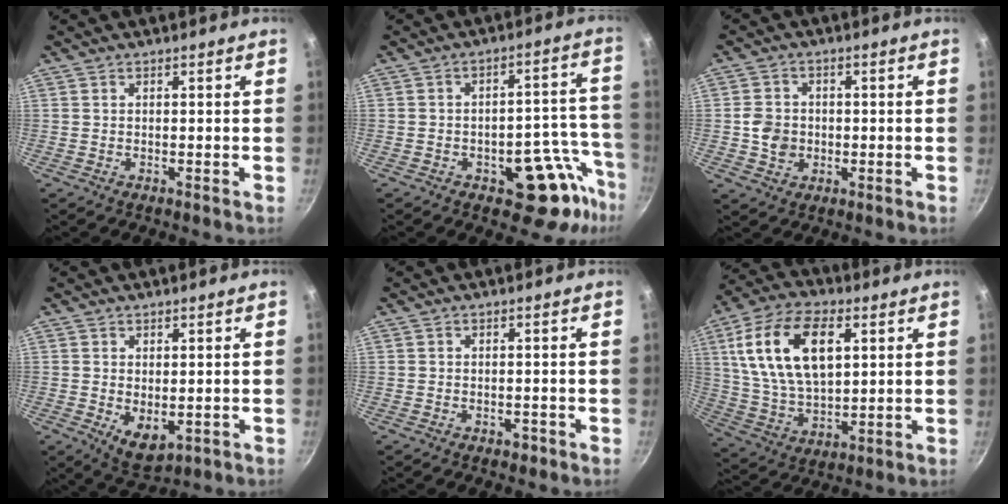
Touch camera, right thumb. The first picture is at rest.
{"total": 12.7, "force": [-7.0, 5.7, 8.9], "torque": [-0.064, 0.073, -0.086]}
{"total": 5.5, "force": [-0.5, 4.7, 2.8], "torque": [-0.034, 0.003, -0.010]}
{"total": 5.7, "force": [-1.1, 3.2, 4.6], "torque": [-0.070, -0.011, -0.003]}
{"total": 1.3, "force": [-0.8, 0.9, 0.6], "torque": [-0.005, 0.003, -0.011]}
{"total": 19.5, "force": [5.8, 10.8, 15.2], "torque": [-0.274, -0.005, 0.110]}